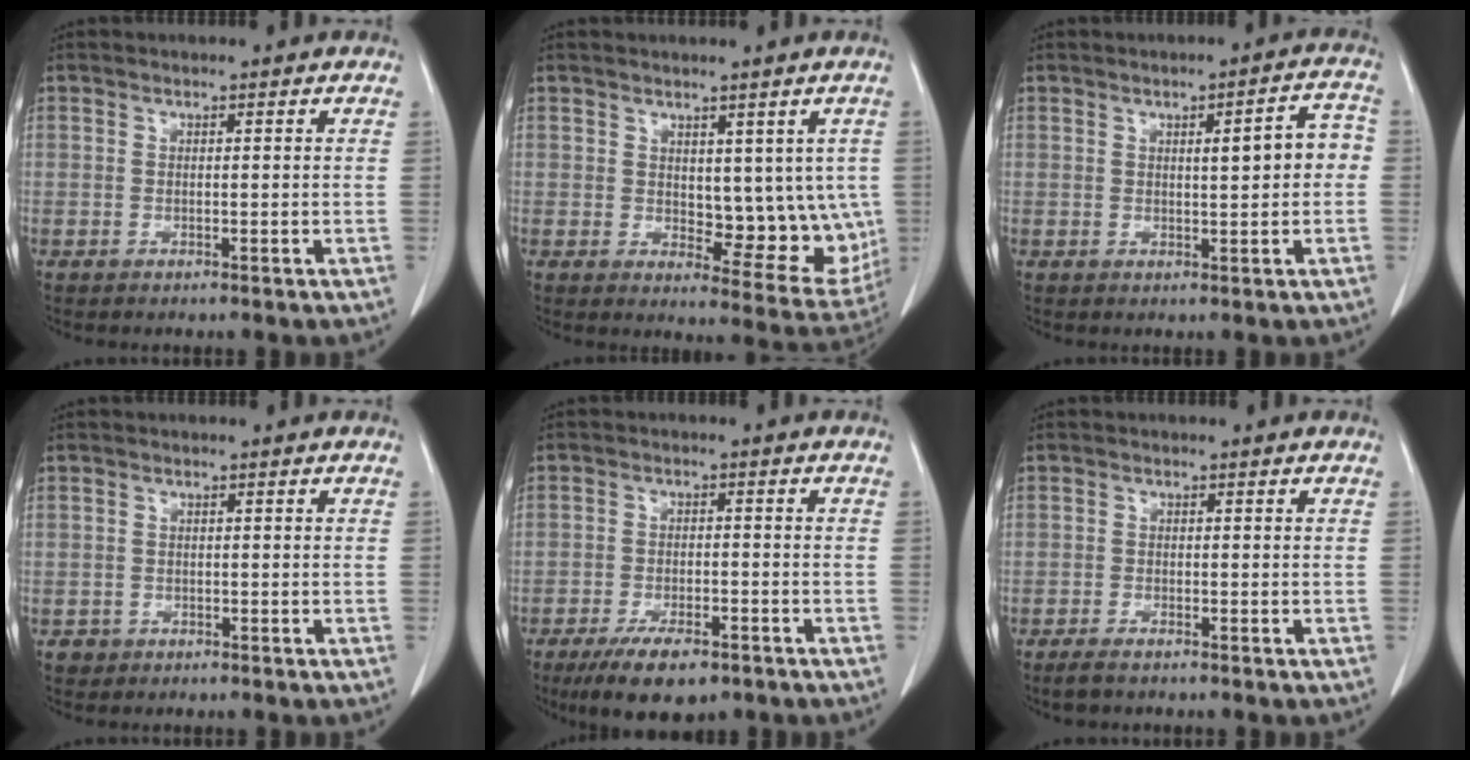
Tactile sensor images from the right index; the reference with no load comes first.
{"total": 9.9, "force": [1.2, 5.3, 8.3], "torque": [-0.081, -0.010, 0.029]}
{"total": 5.6, "force": [0.4, 1.3, 5.5], "torque": [-0.071, 0.020, 0.006]}
{"total": 1.6, "force": [-0.8, 1.4, -0.1], "torque": [-0.002, 0.006, -0.013]}
{"total": 8.2, "force": [-5.7, 3.0, 5.1], "torque": [-0.084, -0.009, -0.092]}
{"total": 2.2, "force": [-1.8, 0.6, 1.1], "torque": [-0.025, -0.004, -0.030]}